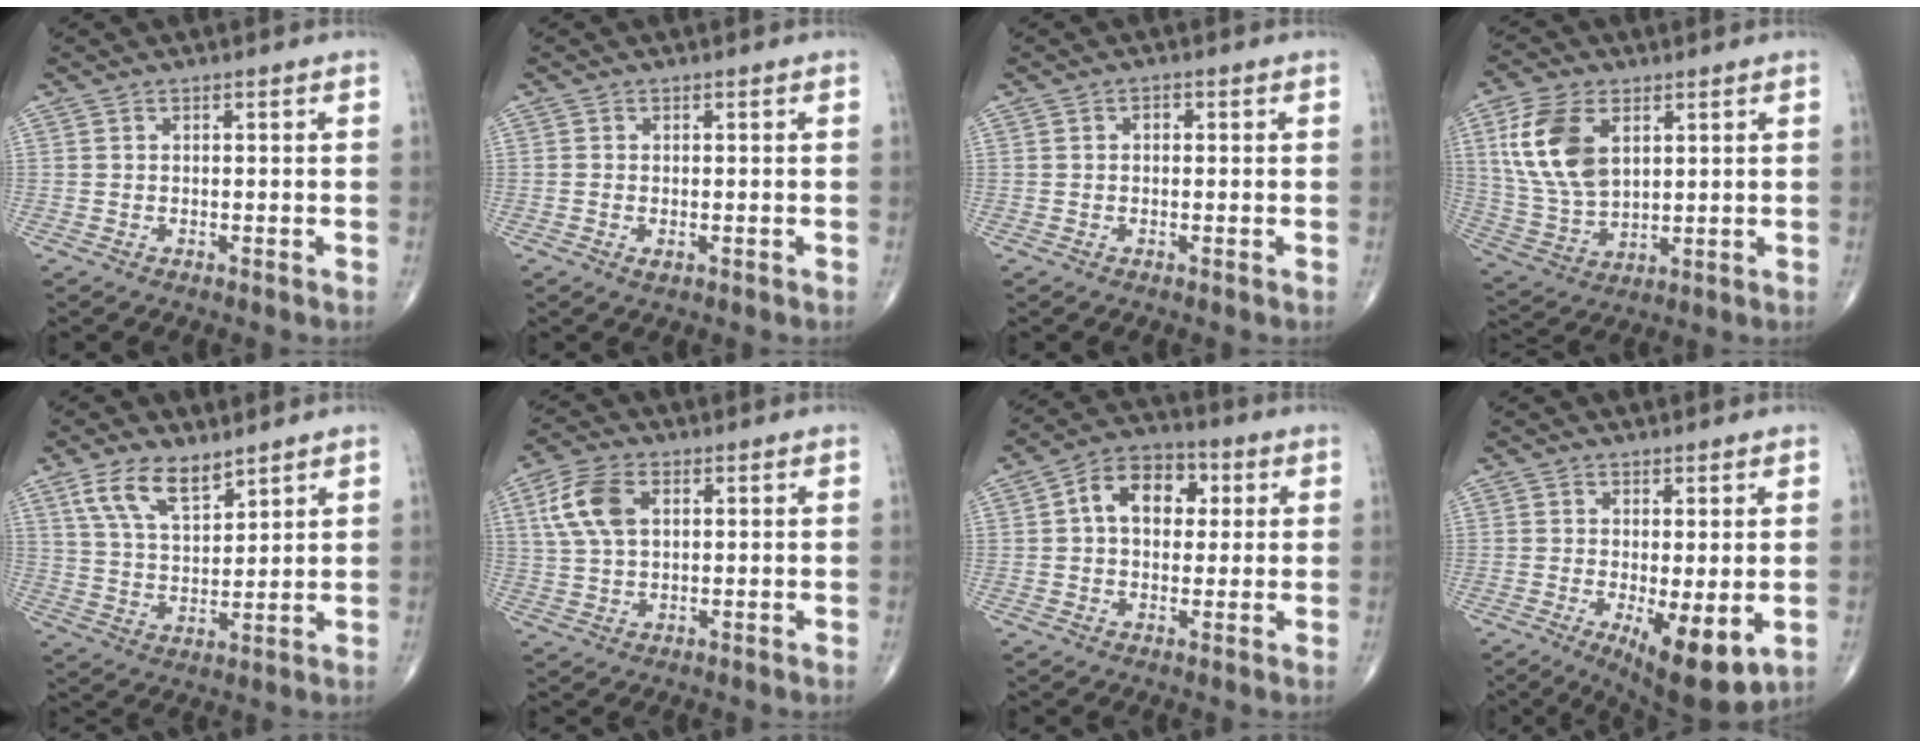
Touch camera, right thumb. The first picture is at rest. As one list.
[{"total": 1.1, "force": [-0.4, 0.6, 0.9], "torque": [-0.015, -0.003, -0.007]}, {"total": 1.2, "force": [0.1, 0.9, 0.7], "torque": [-0.006, 0.006, -0.002]}, {"total": 14.1, "force": [4.6, 8.4, 10.4], "torque": [-0.204, -0.013, 0.097]}, {"total": 9.5, "force": [6.2, 4.2, 5.9], "torque": [-0.098, -0.032, 0.125]}, {"total": 8.7, "force": [2.5, 5.1, 6.6], "torque": [-0.139, 0.007, 0.048]}, {"total": 10.7, "force": [2.2, 7.4, 7.4], "torque": [-0.091, 0.019, 0.027]}, {"total": 10.0, "force": [-2.3, 3.3, 9.1], "torque": [-0.133, -0.026, -0.027]}]